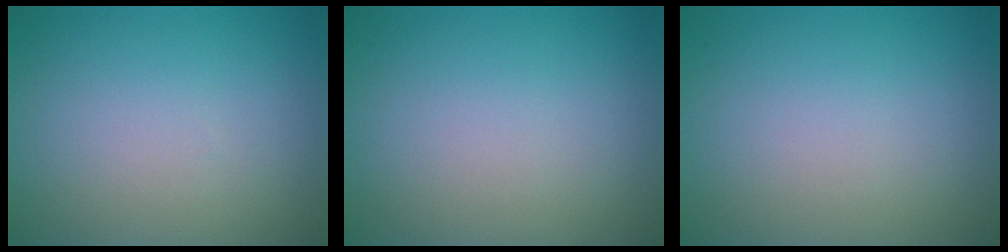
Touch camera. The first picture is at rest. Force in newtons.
{"total": 0.0}
{"total": 0.0}